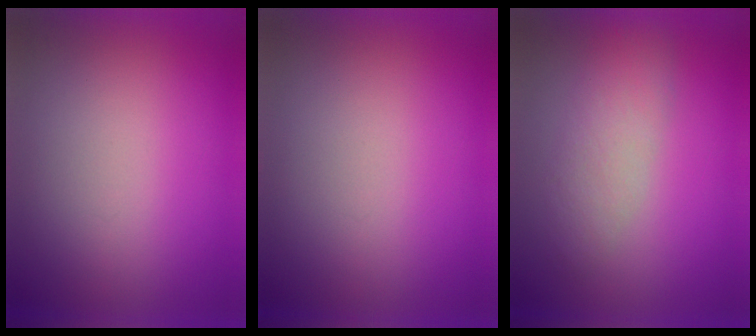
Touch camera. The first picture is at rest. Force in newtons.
{"total": 0.0}
{"total": 3.4}